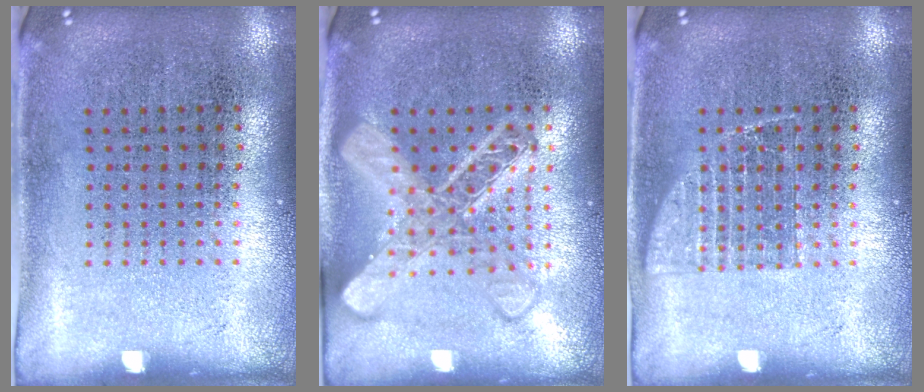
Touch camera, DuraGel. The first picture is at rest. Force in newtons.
{"total": 3.0, "press": 3.0, "slide": 0.4}
{"total": 1.6, "press": 1.5, "slide": 0.3}